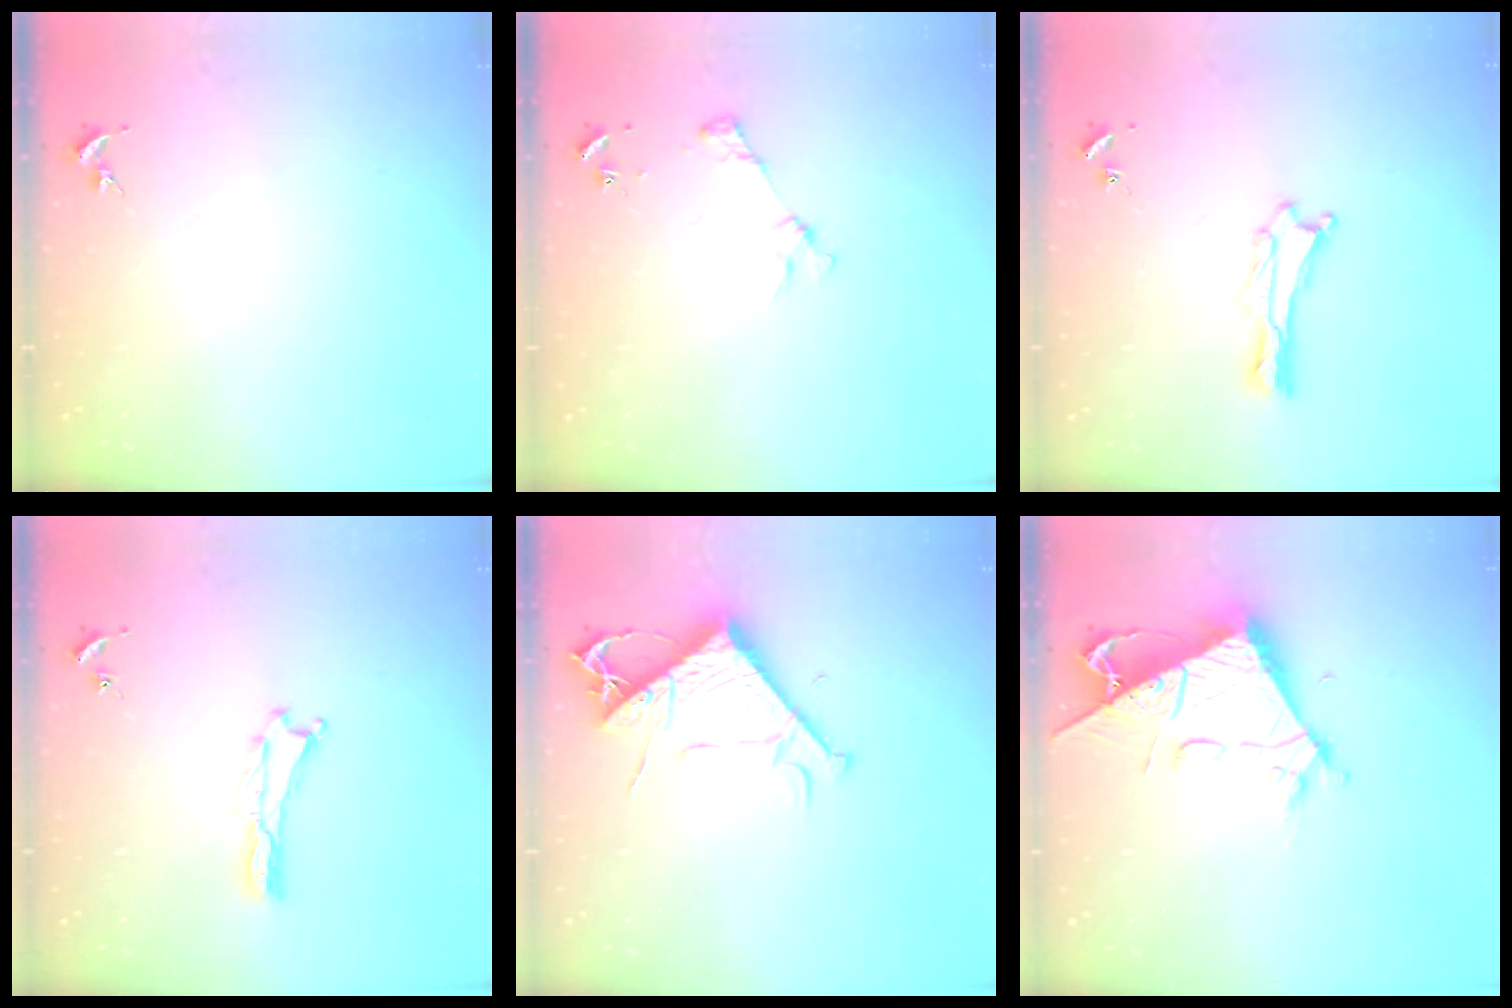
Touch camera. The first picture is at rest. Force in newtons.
{"total": 3.3, "press": 3.3, "slide": 0.3}
{"total": 0.6, "press": 0.6, "slide": 0.2}
{"total": 0.0}
{"total": 8.2, "press": 8.1, "slide": 1.1}
{"total": 8.4, "press": 8.3, "slide": 0.8}